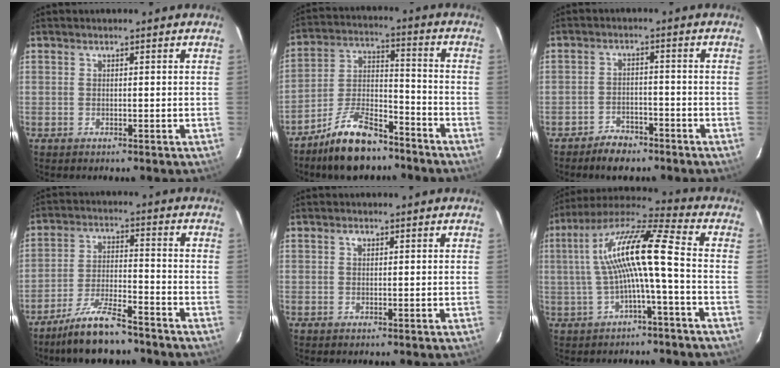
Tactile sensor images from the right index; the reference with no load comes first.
{"total": 13.4, "force": [-10.1, 5.1, 7.2], "torque": [-0.149, 0.020, -0.177]}
{"total": 5.6, "force": [-4.6, 2.6, 1.9], "torque": [-0.061, 0.009, -0.072]}
{"total": 11.3, "force": [-9.4, 2.4, 5.9], "torque": [-0.132, -0.005, -0.166]}
{"total": 0.0}
{"total": 13.2, "force": [-0.8, 1.0, 13.1], "torque": [-0.255, 0.021, -0.013]}